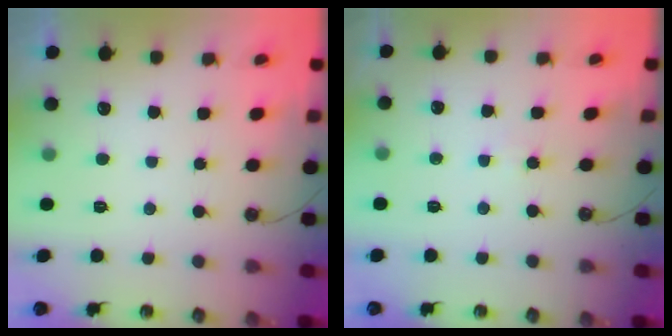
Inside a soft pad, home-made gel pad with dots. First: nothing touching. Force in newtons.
{"total": 2.4, "press": 2.4, "slide": 0.2}